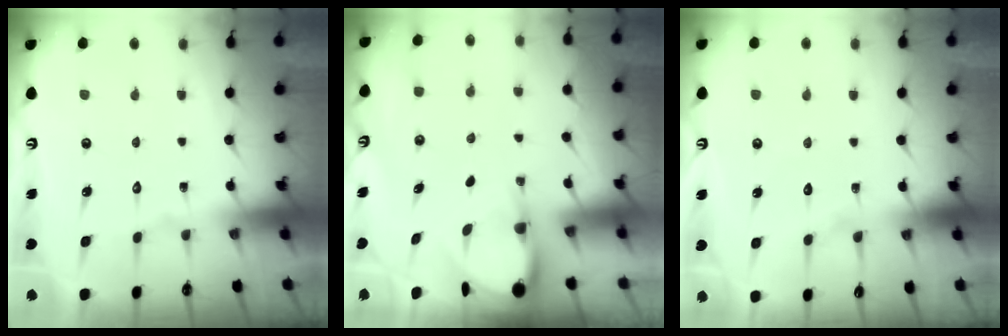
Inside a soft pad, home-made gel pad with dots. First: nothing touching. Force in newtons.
{"total": 3.9, "press": 3.9, "slide": 0.4}
{"total": 5.5, "press": 5.5, "slide": 0.4}